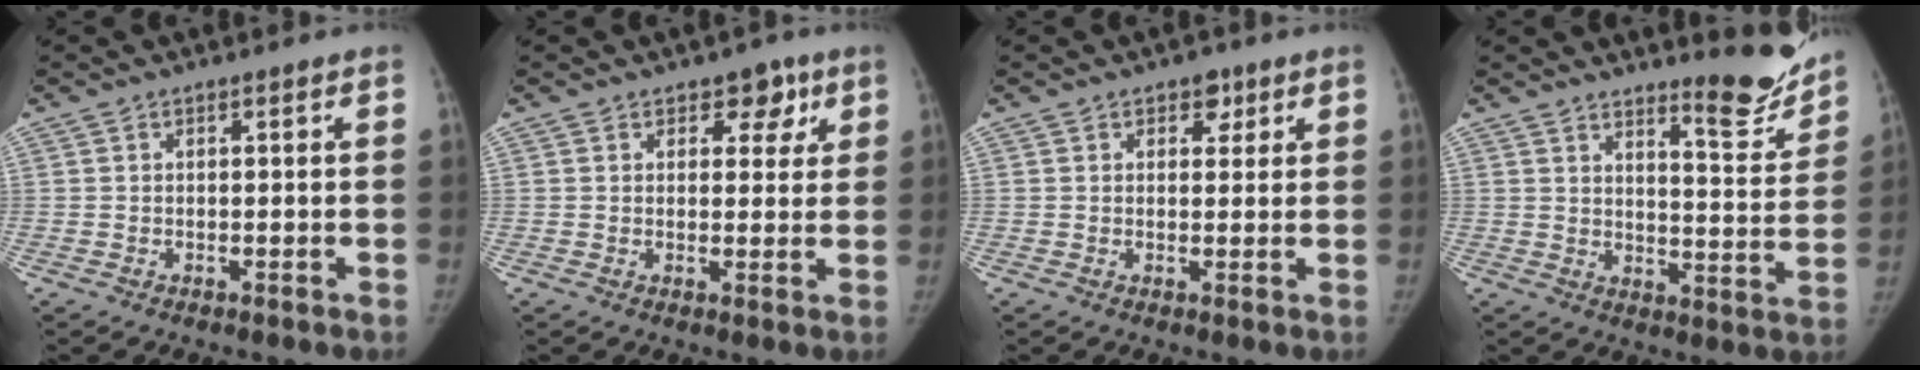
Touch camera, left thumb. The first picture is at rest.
{"total": 4.8, "force": [2.6, 3.3, 2.5], "torque": [0.006, -0.008, 0.031]}
{"total": 2.9, "force": [1.6, 2.0, 1.4], "torque": [0.006, -0.005, 0.019]}
{"total": 11.1, "force": [9.6, 2.1, 5.1], "torque": [-0.038, -0.091, 0.129]}